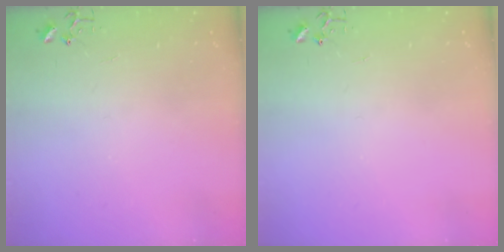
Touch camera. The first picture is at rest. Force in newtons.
{"total": 0.0}